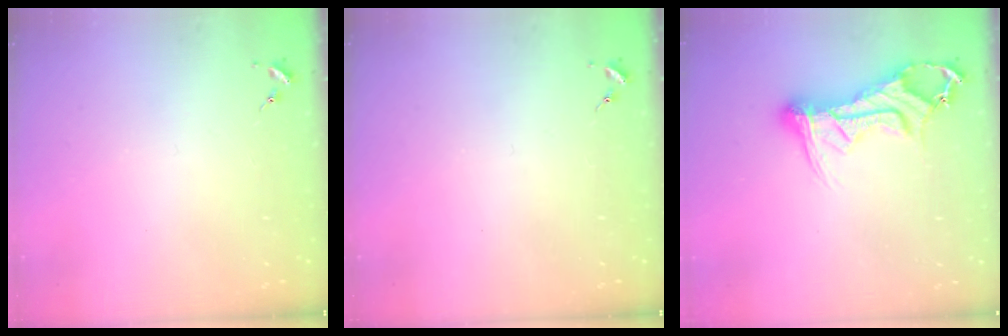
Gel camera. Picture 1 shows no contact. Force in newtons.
{"total": 0.0}
{"total": 14.0, "press": 14.0, "slide": 1.6}